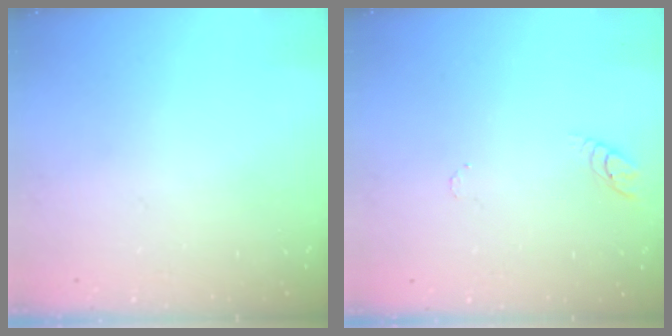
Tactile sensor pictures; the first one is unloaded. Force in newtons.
{"total": 3.8, "press": 3.7, "slide": 0.4}